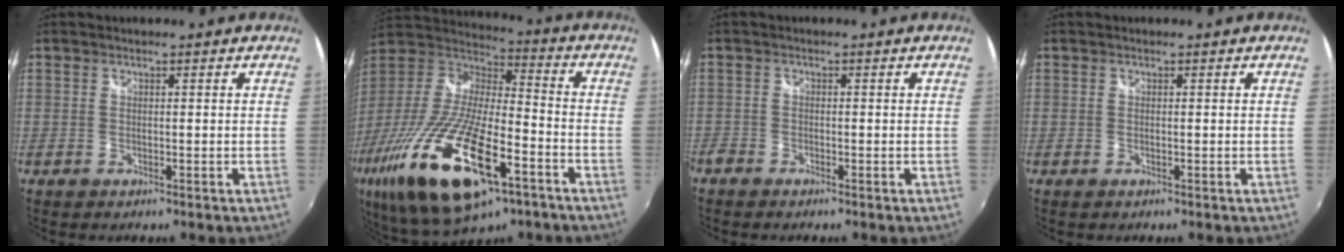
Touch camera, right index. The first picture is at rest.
{"total": 30.4, "force": [-14.8, 10.9, 24.3], "torque": [-0.489, -0.069, -0.259]}
{"total": 1.9, "force": [-1.6, 0.9, 0.2], "torque": [-0.012, -0.004, -0.032]}
{"total": 0.0}